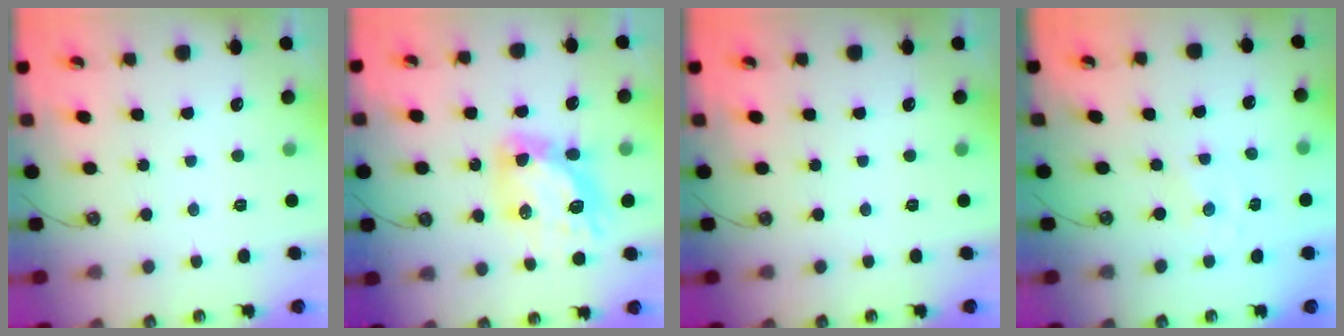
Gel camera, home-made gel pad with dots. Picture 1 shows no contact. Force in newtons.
{"total": 12.6, "press": 12.5, "slide": 1.6}
{"total": 0.0}
{"total": 0.0}